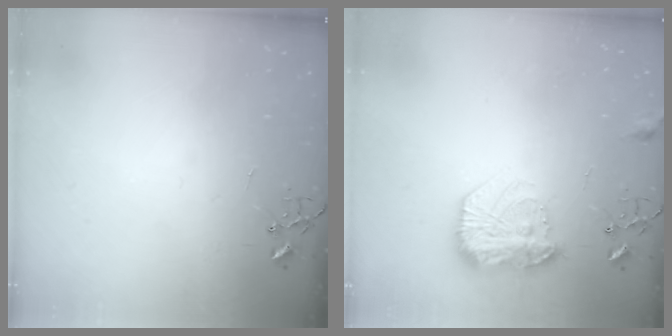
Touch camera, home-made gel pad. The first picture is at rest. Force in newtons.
{"total": 15.3, "press": 15.2, "slide": 1.0}